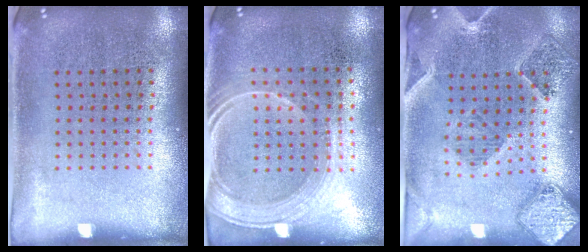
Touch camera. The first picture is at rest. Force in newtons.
{"total": 1.6, "press": 1.4, "slide": 0.8}
{"total": 1.6, "press": 1.6, "slide": 0.3}